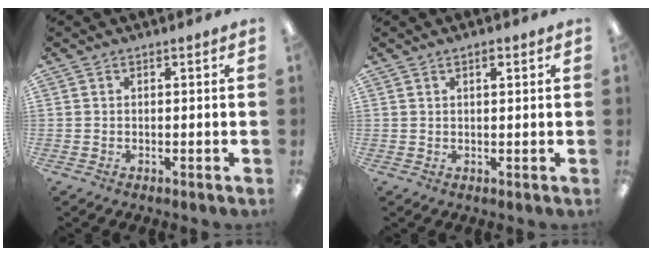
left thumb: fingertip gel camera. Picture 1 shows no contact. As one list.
[{"total": 2.0, "force": [1.1, 0.7, 1.4], "torque": [-0.023, 0.000, 0.018]}]